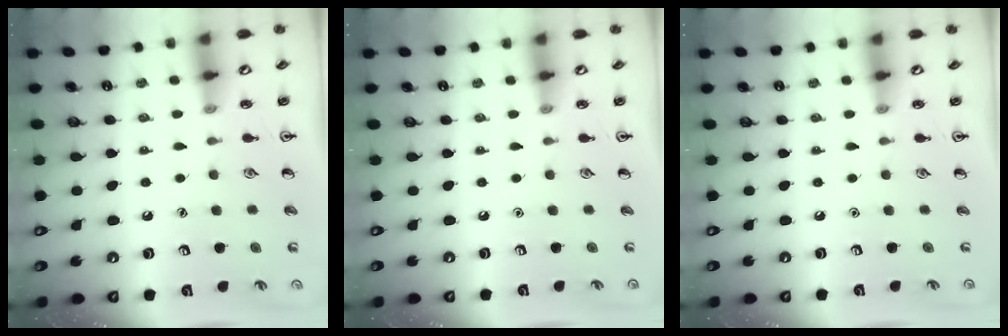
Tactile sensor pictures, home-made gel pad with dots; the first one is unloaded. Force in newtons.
{"total": 0.0}
{"total": 0.0}